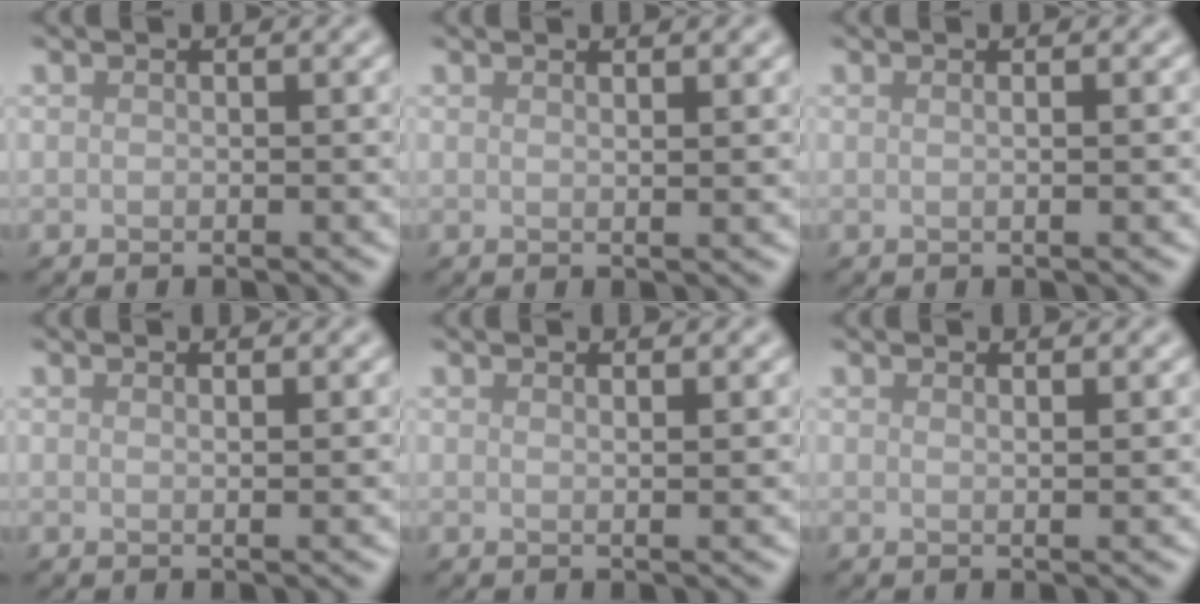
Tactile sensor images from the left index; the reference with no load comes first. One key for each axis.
{"total": 2.2, "fx": 1.1, "fy": 0.8, "fz": 1.7, "tx": -0.017, "ty": 0.005, "tz": -0.002}
{"total": 2.9, "fx": 0.8, "fy": 1.3, "fz": 2.5, "tx": -0.012, "ty": 0.009, "tz": -0.016}
{"total": 1.9, "fx": 0.9, "fy": 0.6, "fz": 1.5, "tx": -0.017, "ty": 0.003, "tz": 0.001}
{"total": 2.4, "fx": 1.2, "fy": 0.8, "fz": 1.9, "tx": -0.018, "ty": 0.005, "tz": -0.003}
{"total": 2.0, "fx": 1.0, "fy": 0.6, "fz": 1.5, "tx": -0.017, "ty": 0.005, "tz": 0.003}